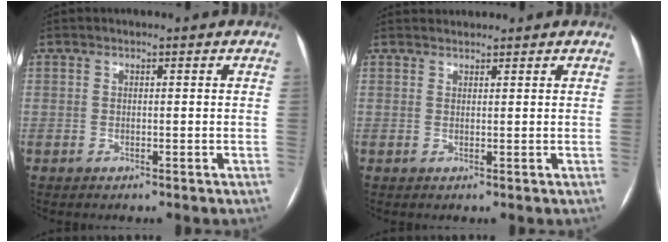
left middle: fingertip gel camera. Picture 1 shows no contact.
{"total": 1.5, "force": [1.5, 0.3, -0.2], "torque": [-0.002, 0.015, 0.028]}